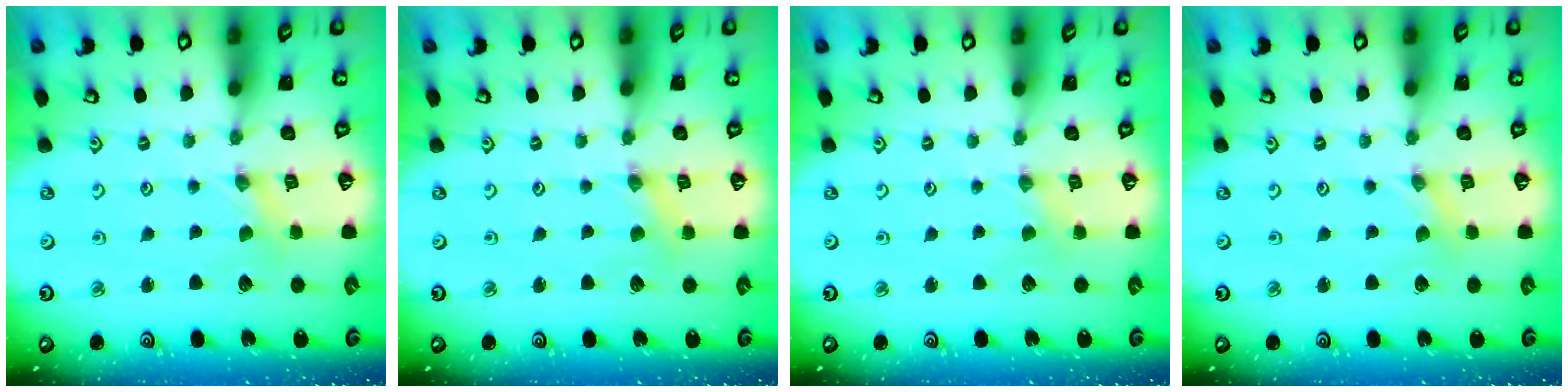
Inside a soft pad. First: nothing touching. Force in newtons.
{"total": 1.5, "press": 1.5, "slide": 0.1}
{"total": 0.0}
{"total": 0.0}